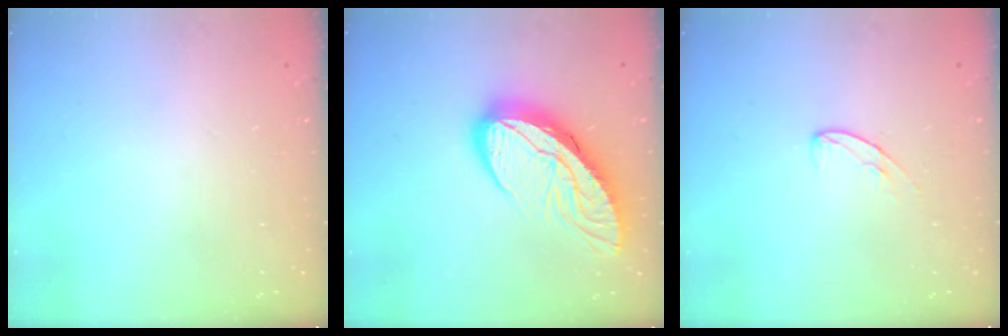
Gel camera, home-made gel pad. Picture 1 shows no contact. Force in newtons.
{"total": 14.6, "press": 14.5, "slide": 1.5}
{"total": 5.7, "press": 5.7, "slide": 0.4}